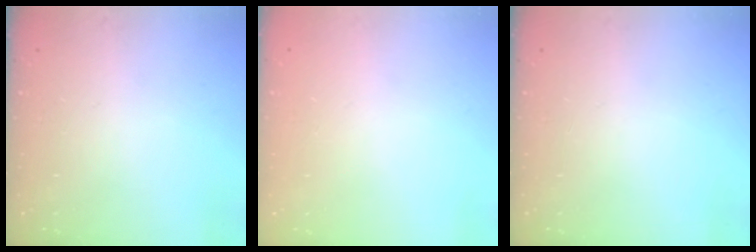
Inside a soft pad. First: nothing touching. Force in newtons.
{"total": 0.0}
{"total": 0.0}